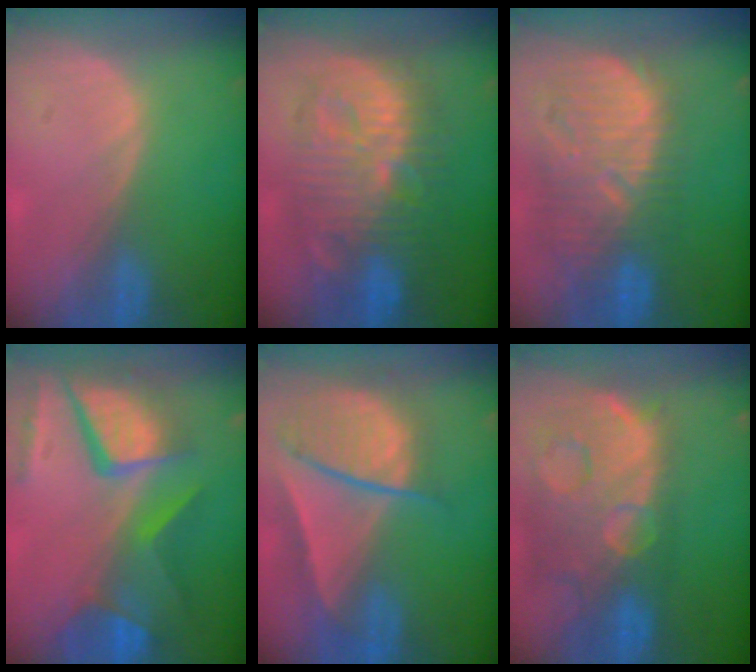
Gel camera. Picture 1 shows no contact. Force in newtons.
{"total": 12.4, "press": 12.3, "slide": 1.0}
{"total": 12.5, "press": 11.2, "slide": 5.6}
{"total": 12.1, "press": 9.9, "slide": 7.0}
{"total": 9.5, "press": 8.1, "slide": 4.9}
{"total": 14.5, "press": 11.7, "slide": 8.4}